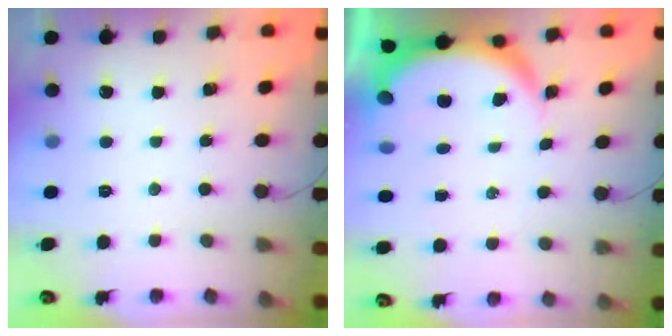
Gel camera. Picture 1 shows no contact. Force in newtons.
{"total": 6.4, "press": 6.3, "slide": 0.8}